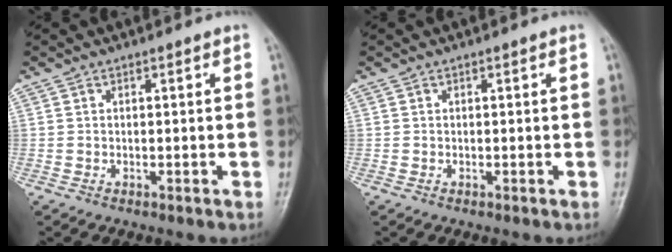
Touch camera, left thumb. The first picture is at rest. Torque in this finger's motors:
{"motor_torque": [-0.02, 0.02, 0.00, -0.01, 0.00]}